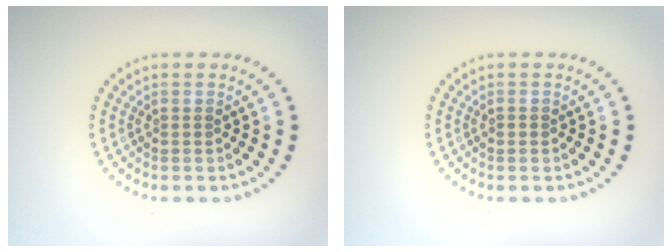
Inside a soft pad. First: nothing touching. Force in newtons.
{"total": 0.7, "press": 0.7, "slide": 0.1}